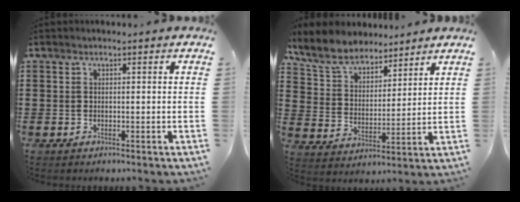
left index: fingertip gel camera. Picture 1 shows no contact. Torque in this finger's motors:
{"motor_torque": [2.14, 0.00, 0.34, 0.17]}